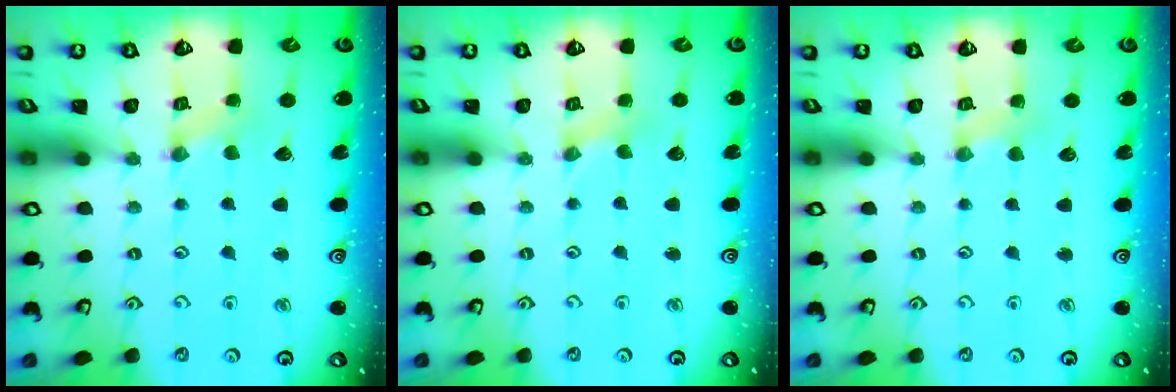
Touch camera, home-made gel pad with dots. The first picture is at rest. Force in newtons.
{"total": 0.7, "press": 0.7, "slide": 0.1}
{"total": 2.9, "press": 2.9, "slide": 0.4}